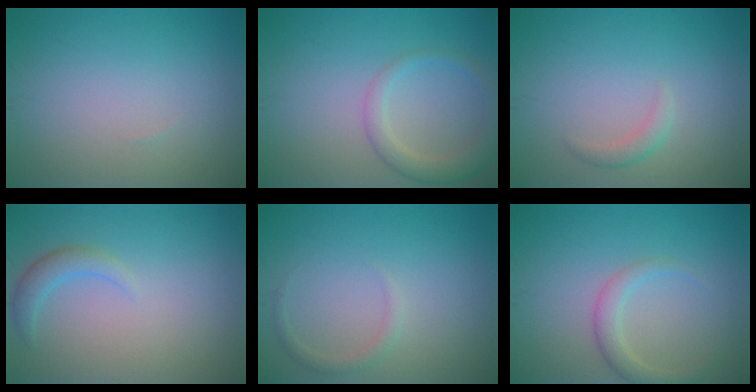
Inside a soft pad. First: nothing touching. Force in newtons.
{"total": 2.9, "press": 2.9, "slide": 0.2}
{"total": 1.2, "press": 1.2, "slide": 0.1}
{"total": 1.9, "press": 1.9, "slide": 0.2}
{"total": 1.2, "press": 1.2, "slide": 0.0}
{"total": 2.4, "press": 2.4, "slide": 0.2}